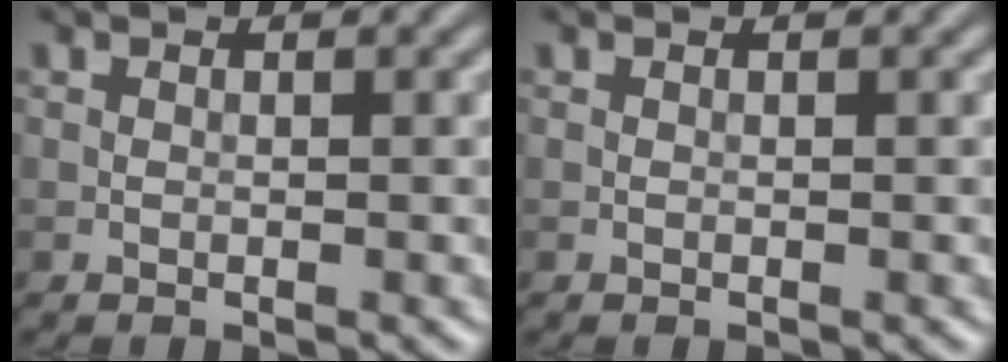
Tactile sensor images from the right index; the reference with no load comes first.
{"total": 0.0}